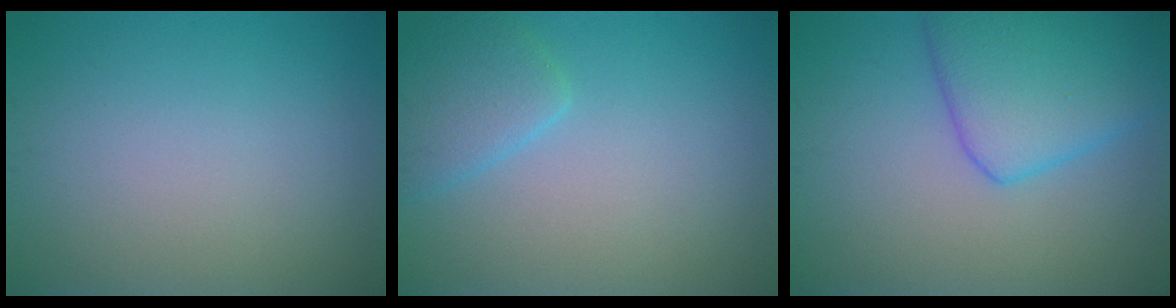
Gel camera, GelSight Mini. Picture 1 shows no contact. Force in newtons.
{"total": 3.0, "press": 2.9, "slide": 0.3}
{"total": 6.5, "press": 6.5, "slide": 0.3}